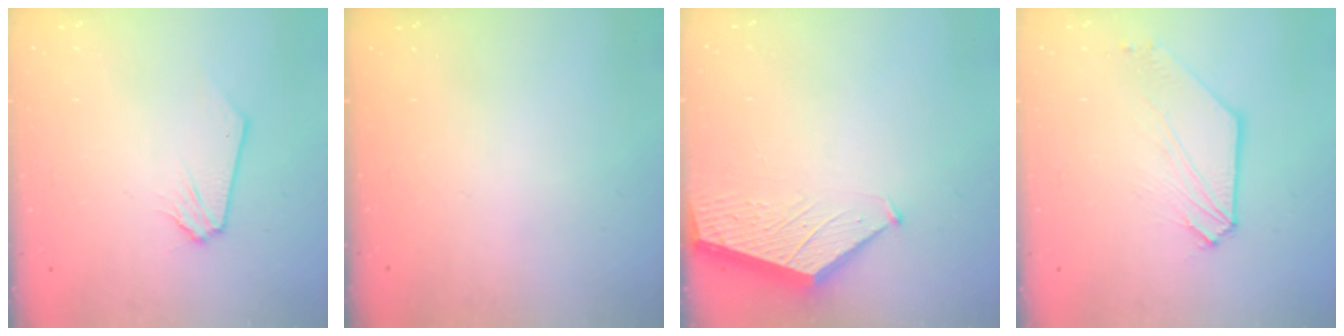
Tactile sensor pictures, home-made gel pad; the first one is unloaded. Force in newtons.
{"total": 0.0}
{"total": 2.4, "press": 2.4, "slide": 0.3}
{"total": 5.4, "press": 5.3, "slide": 0.8}